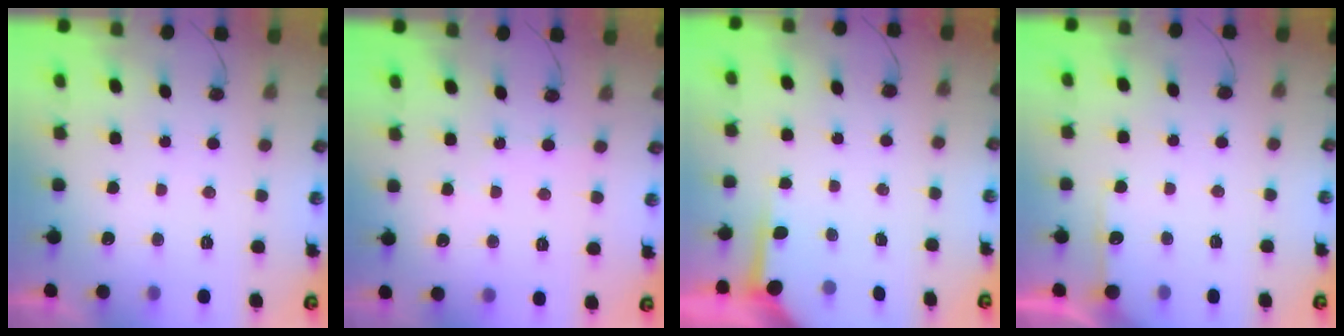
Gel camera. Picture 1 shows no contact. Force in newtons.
{"total": 2.5, "press": 2.5, "slide": 0.4}
{"total": 3.6, "press": 3.6, "slide": 0.5}
{"total": 4.7, "press": 4.7, "slide": 0.5}